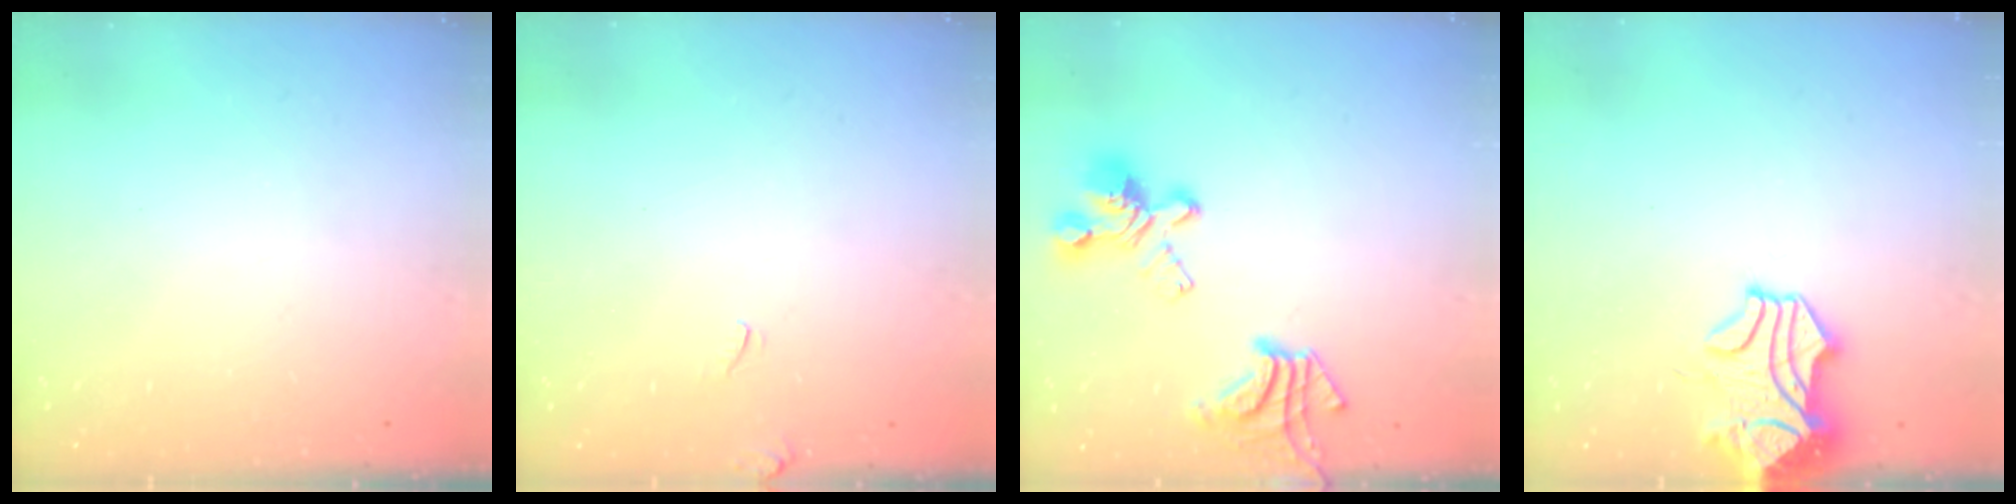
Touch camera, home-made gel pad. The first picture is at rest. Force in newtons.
{"total": 3.7, "press": 3.7, "slide": 0.5}
{"total": 11.1, "press": 10.8, "slide": 2.4}
{"total": 2.5, "press": 2.0, "slide": 1.4}